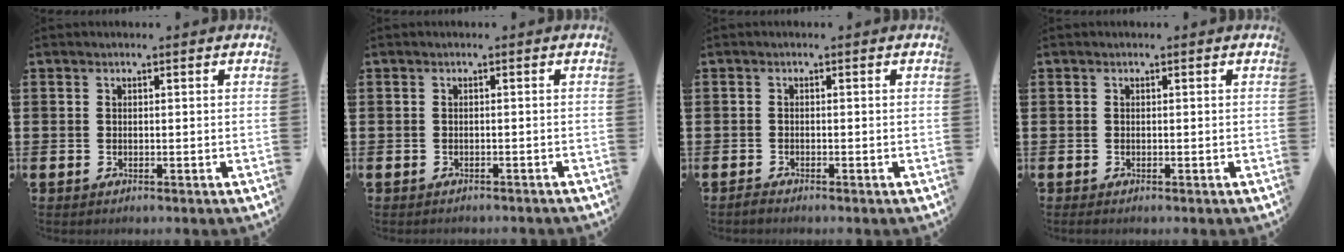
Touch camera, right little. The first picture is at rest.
{"total": 0.5, "force": [-0.5, 0.0, 0.0], "torque": [-0.002, -0.002, -0.010]}
{"total": 0.6, "force": [-0.5, 0.1, 0.3], "torque": [-0.007, -0.002, -0.010]}
{"total": 0.0}